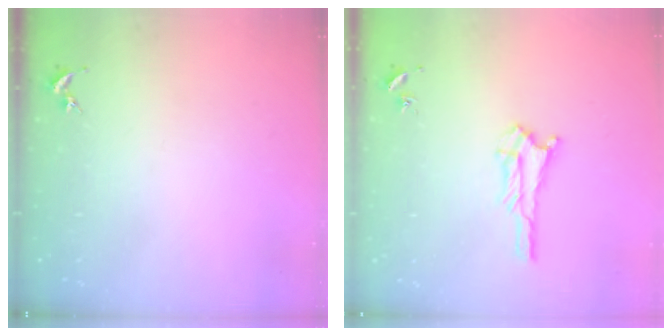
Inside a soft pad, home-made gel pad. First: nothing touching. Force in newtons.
{"total": 2.3, "press": 2.2, "slide": 0.2}